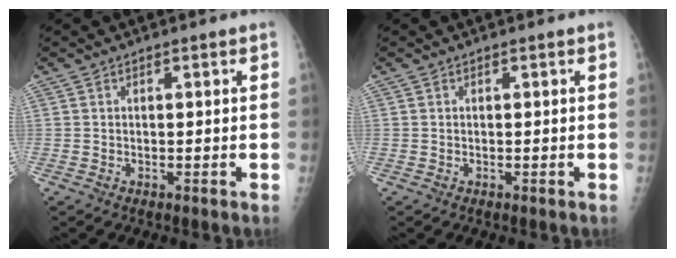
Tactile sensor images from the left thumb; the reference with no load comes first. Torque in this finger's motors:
{"motor_torque": [-0.02, 0.02, 0.00, 0.00, 0.00]}